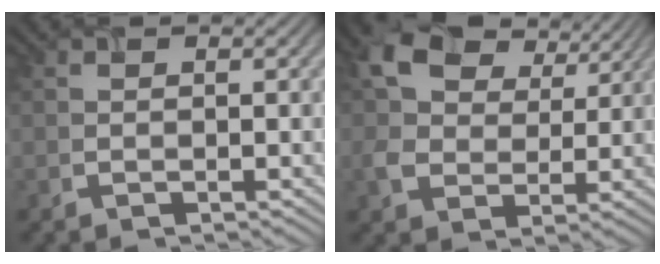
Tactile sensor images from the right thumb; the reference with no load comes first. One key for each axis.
{"total": 8.0, "fx": 4.1, "fy": 5.8, "fz": 3.8, "tx": -0.095, "ty": 0.003, "tz": 0.082}